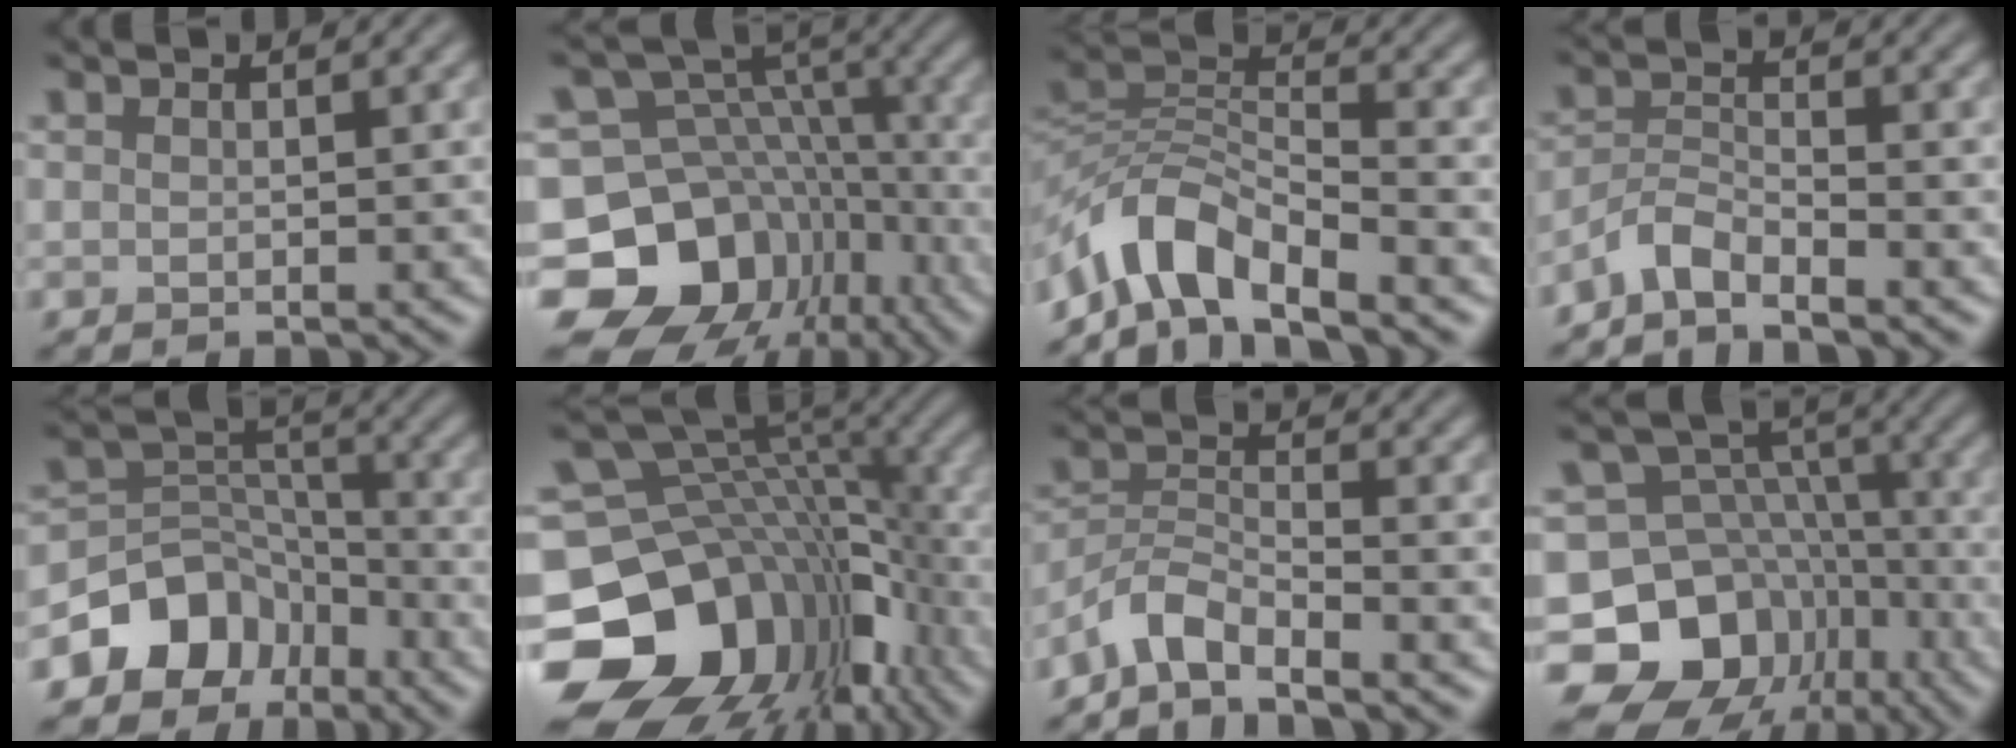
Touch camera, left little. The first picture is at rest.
{"total": 13.2, "force": [-5.3, 10.6, 5.9], "torque": [-0.115, 0.015, -0.091]}
{"total": 7.1, "force": [-5.2, 2.5, 4.1], "torque": [-0.062, 0.005, -0.110]}
{"total": 3.0, "force": [-2.7, 0.6, 1.2], "torque": [-0.024, 0.004, -0.064]}
{"total": 7.3, "force": [-4.5, 5.3, 2.1], "torque": [-0.019, 0.007, -0.088]}
{"total": 15.9, "force": [-4.2, 12.0, 9.6], "torque": [-0.200, -0.024, -0.046]}
{"total": 3.7, "force": [-3.2, 0.9, 1.7], "torque": [-0.029, 0.004, -0.074]}
{"total": 12.2, "force": [-5.8, 9.8, 4.4], "torque": [-0.086, 0.014, -0.101]}